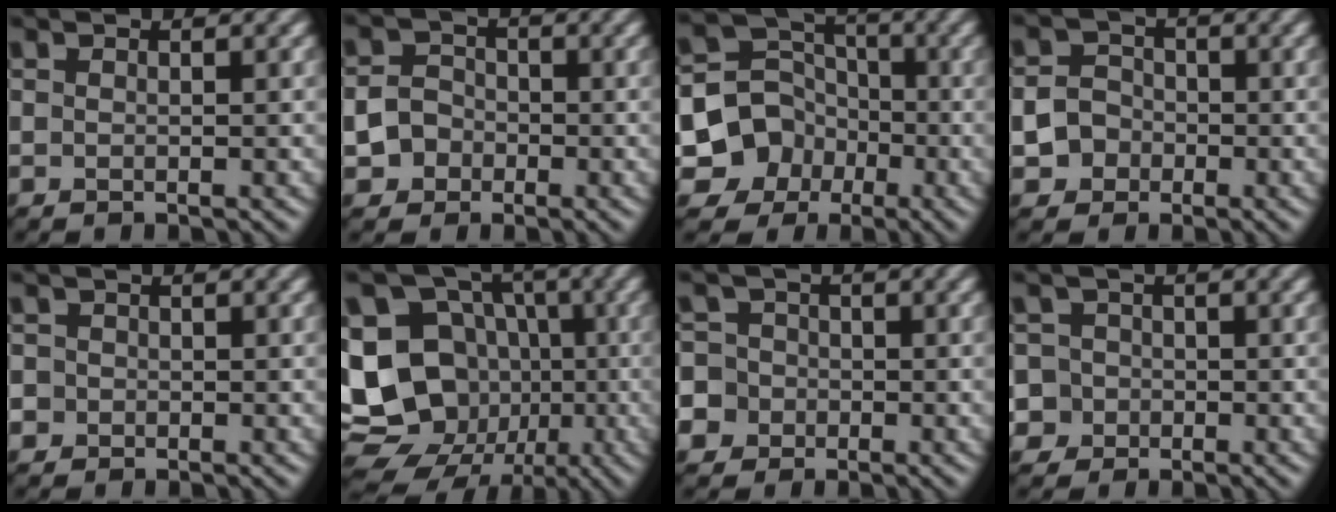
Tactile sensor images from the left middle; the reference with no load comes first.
{"total": 3.8, "force": [-1.6, 3.3, 1.0], "torque": [0.008, 0.003, -0.040]}
{"total": 7.4, "force": [-2.8, 6.6, 2.0], "torque": [-0.025, 0.000, -0.084]}
{"total": 4.3, "force": [-1.7, 3.9, 1.0], "torque": [0.009, 0.002, -0.043]}
{"total": 2.6, "force": [-0.2, 2.5, 0.6], "torque": [0.003, 0.018, -0.024]}
{"total": 19.1, "force": [-3.1, 17.0, 8.2], "torque": [-0.203, 0.006, -0.073]}
{"total": 7.9, "force": [-2.7, 7.2, 1.9], "torque": [-0.043, 0.009, -0.085]}
{"total": 5.4, "force": [-1.2, 5.1, 1.4], "torque": [-0.016, 0.023, -0.052]}